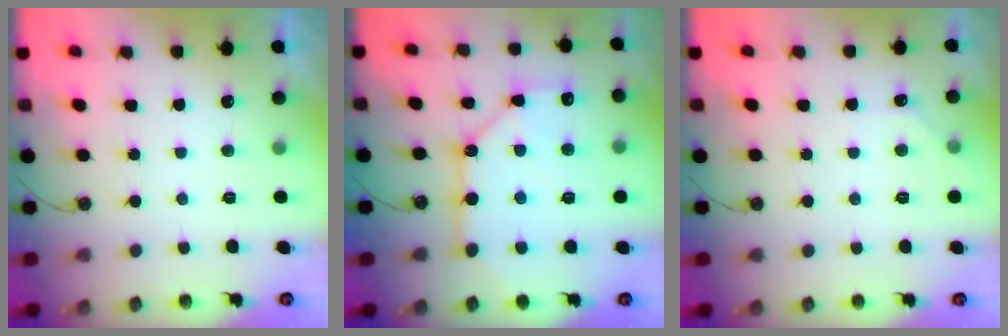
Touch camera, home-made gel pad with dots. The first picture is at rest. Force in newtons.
{"total": 11.7, "press": 11.6, "slide": 1.2}
{"total": 3.0, "press": 3.0, "slide": 0.4}